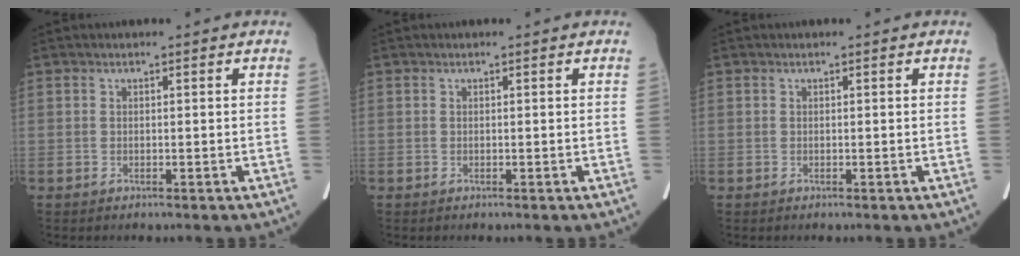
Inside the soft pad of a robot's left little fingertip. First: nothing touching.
{"total": 0.0}
{"total": 0.0}